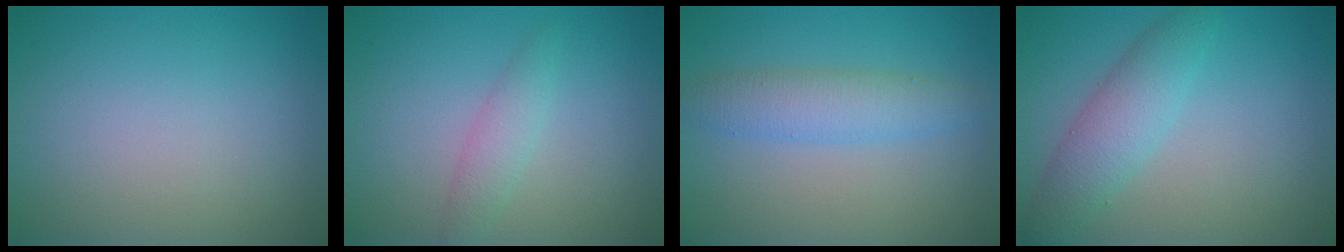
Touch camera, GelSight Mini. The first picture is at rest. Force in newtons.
{"total": 1.8, "press": 1.8, "slide": 0.0}
{"total": 3.3, "press": 3.3, "slide": 0.1}
{"total": 3.8, "press": 3.8, "slide": 0.1}